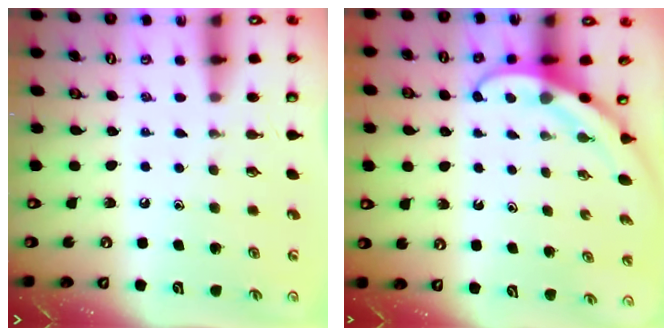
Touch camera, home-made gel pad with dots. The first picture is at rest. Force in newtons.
{"total": 3.6, "press": 3.6, "slide": 0.3}